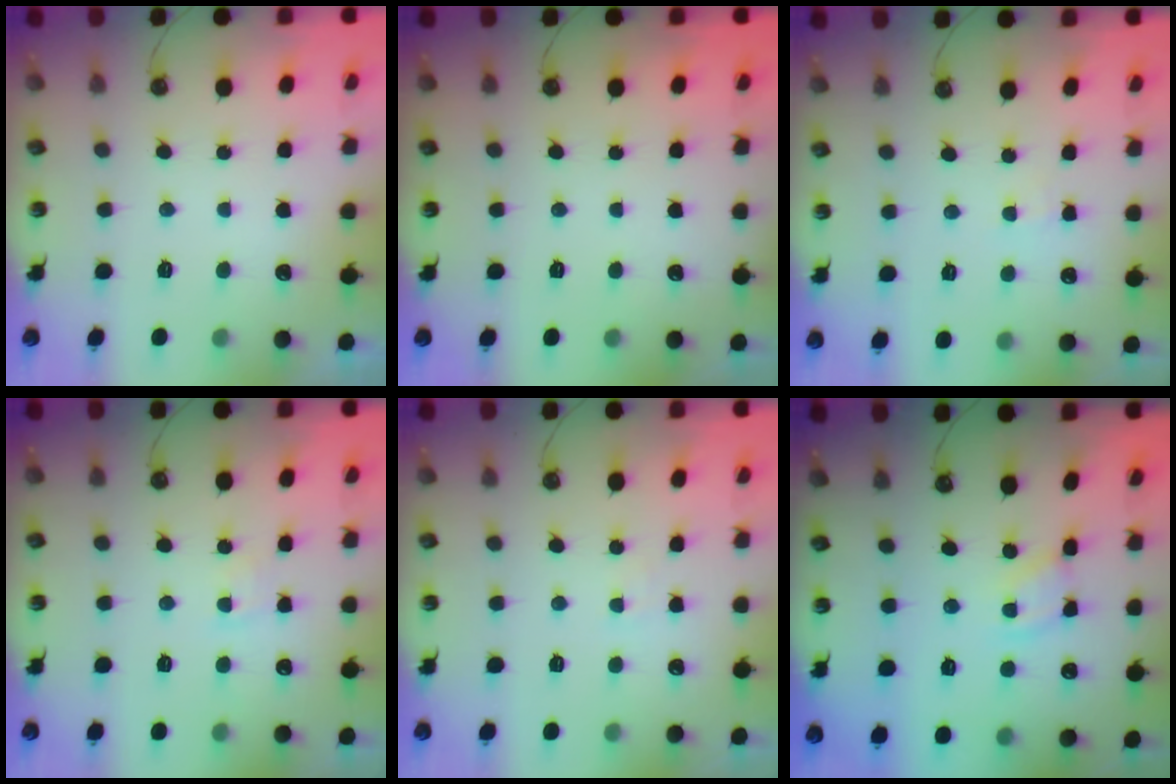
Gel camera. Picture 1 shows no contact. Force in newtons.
{"total": 0.0}
{"total": 2.1, "press": 2.1, "slide": 0.4}
{"total": 3.1, "press": 3.1, "slide": 0.4}
{"total": 3.8, "press": 3.8, "slide": 0.3}
{"total": 2.4, "press": 2.4, "slide": 0.2}